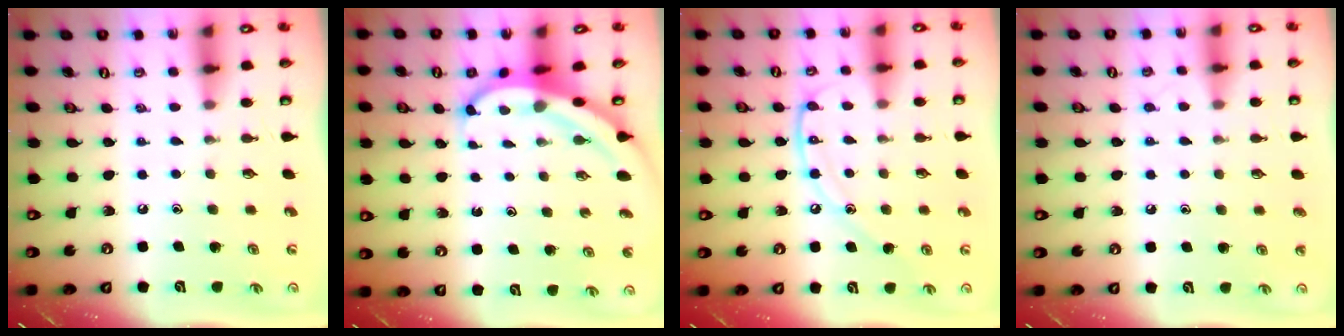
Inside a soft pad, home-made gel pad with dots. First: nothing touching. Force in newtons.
{"total": 5.7, "press": 5.7, "slide": 0.6}
{"total": 12.1, "press": 12.0, "slide": 1.2}
{"total": 5.8, "press": 5.8, "slide": 0.6}